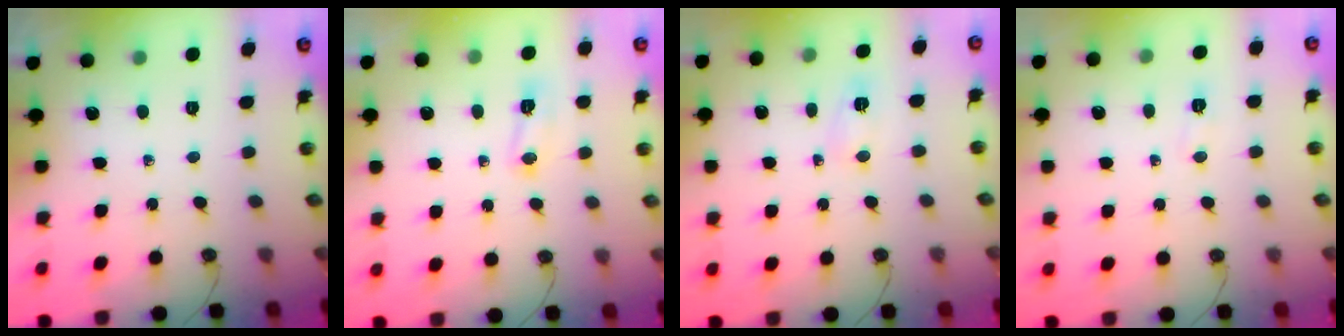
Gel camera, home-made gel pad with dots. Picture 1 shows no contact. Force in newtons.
{"total": 14.9, "press": 6.6, "slide": 13.4}
{"total": 2.7, "press": 2.7, "slide": 0.4}
{"total": 4.1, "press": 4.0, "slide": 0.8}